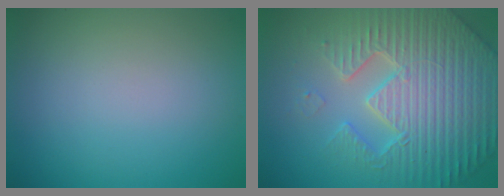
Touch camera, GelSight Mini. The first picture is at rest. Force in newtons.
{"total": 7.6, "press": 7.4, "slide": 1.9}